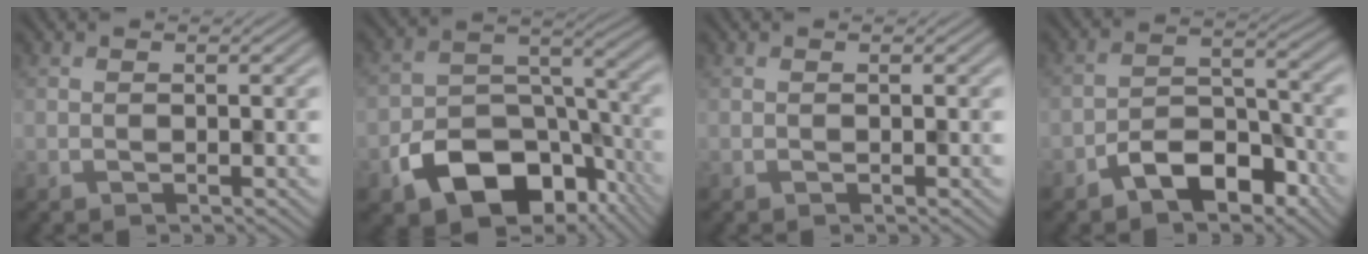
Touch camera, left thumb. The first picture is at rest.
{"total": 13.0, "force": [-7.0, 8.1, 7.3], "torque": [-0.135, -0.026, -0.126]}
{"total": 0.0}
{"total": 6.9, "force": [-4.5, 3.6, 3.9], "torque": [-0.060, 0.009, -0.090]}